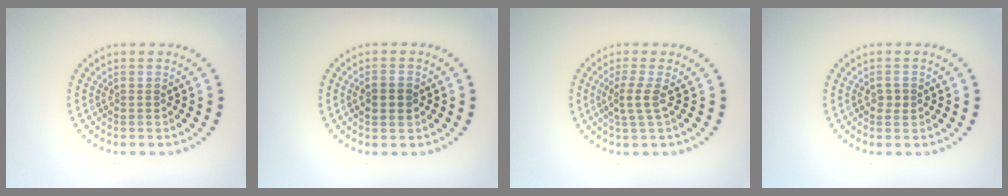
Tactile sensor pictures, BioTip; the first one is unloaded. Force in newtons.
{"total": 2.1, "press": 2.1, "slide": 0.1}
{"total": 1.9, "press": 1.5, "slide": 1.2}
{"total": 1.0, "press": 1.0, "slide": 0.2}